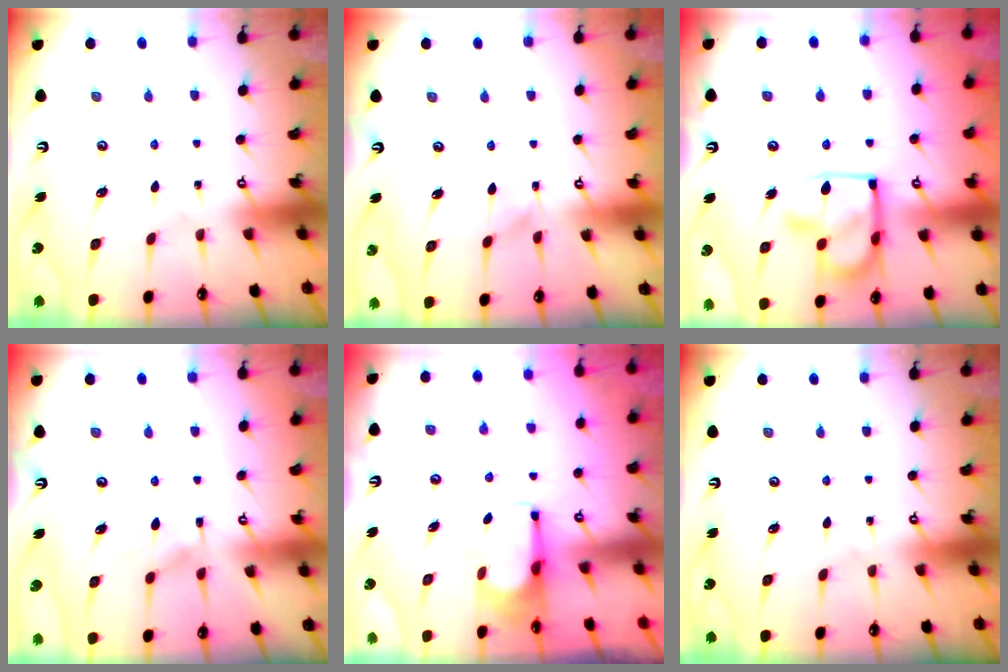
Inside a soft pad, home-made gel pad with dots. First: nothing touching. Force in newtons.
{"total": 4.6, "press": 4.6, "slide": 0.5}
{"total": 15.7, "press": 15.6, "slide": 1.7}
{"total": 6.4, "press": 6.4, "slide": 0.6}
{"total": 1.8, "press": 1.7, "slide": 0.6}
{"total": 0.0}